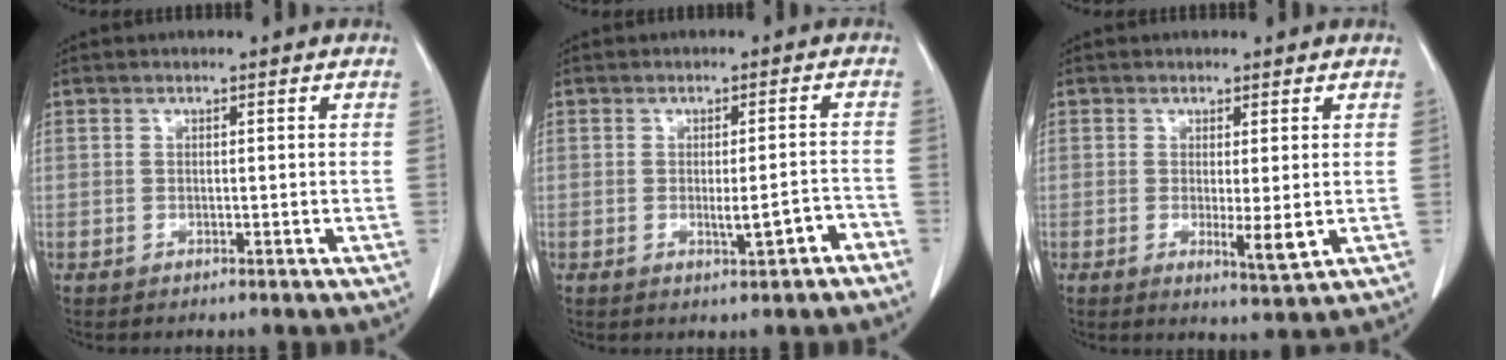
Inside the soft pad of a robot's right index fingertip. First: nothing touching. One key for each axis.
{"total": 3.9, "fx": -2.0, "fy": 0.5, "fz": 3.3, "tx": -0.049, "ty": -0.003, "tz": -0.026}
{"total": 3.7, "fx": -0.3, "fy": 0.4, "fz": 3.6, "tx": -0.061, "ty": -0.013, "tz": -0.001}